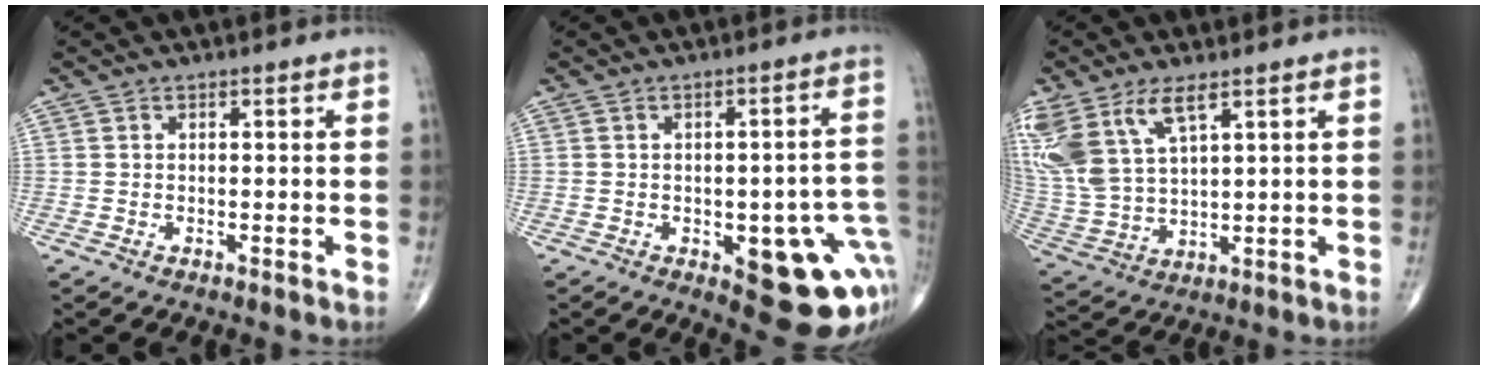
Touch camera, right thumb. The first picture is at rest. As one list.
[{"total": 15.7, "force": [-4.4, 6.3, 13.8], "torque": [-0.114, 0.022, -0.032]}, {"total": 14.9, "force": [7.7, 6.7, 10.8], "torque": [-0.251, -0.021, 0.166]}]